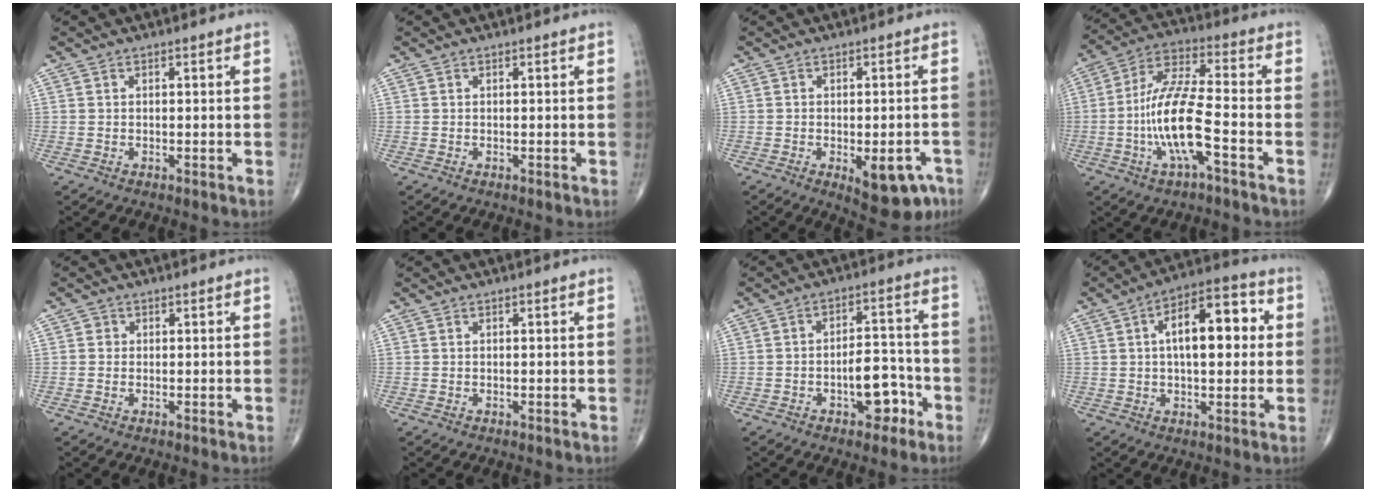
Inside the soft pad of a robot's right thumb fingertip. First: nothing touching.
{"total": 0.0}
{"total": 9.6, "force": [-4.1, 4.3, 7.5], "torque": [-0.072, 0.013, -0.043]}
{"total": 13.7, "force": [-4.0, 3.4, 12.7], "torque": [-0.261, 0.036, -0.077]}
{"total": 0.9, "force": [0.1, 0.9, 0.2], "torque": [0.003, 0.002, -0.001]}
{"total": 0.0}
{"total": 8.3, "force": [-3.5, 4.5, 6.1], "torque": [-0.060, 0.040, -0.051]}
{"total": 14.3, "force": [2.4, 6.7, 12.4], "torque": [-0.169, 0.022, 0.030]}